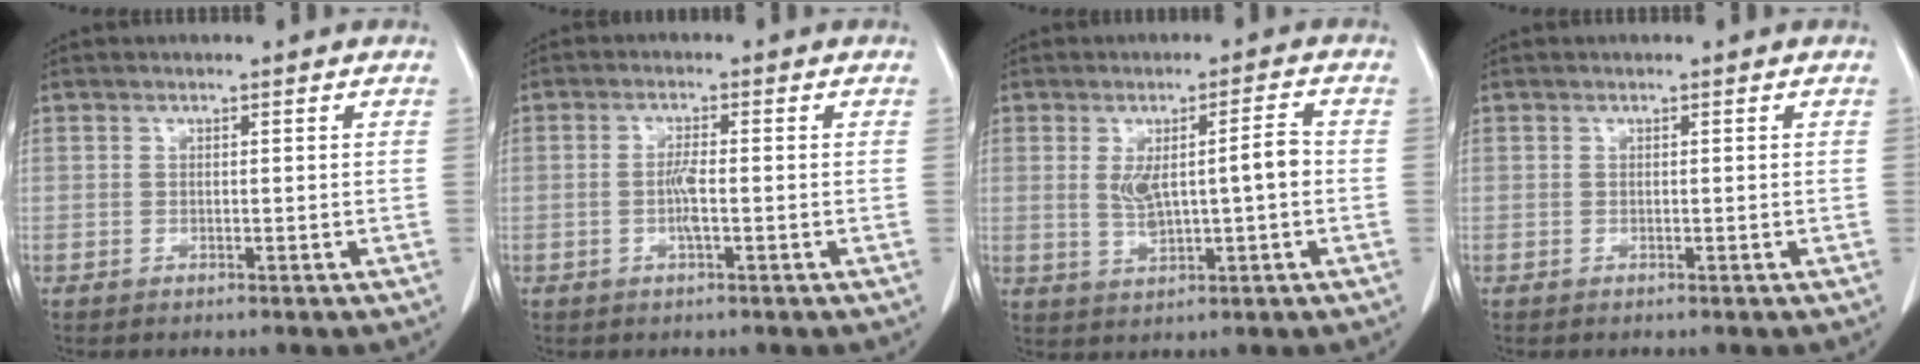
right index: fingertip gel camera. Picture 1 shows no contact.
{"total": 2.7, "force": [-0.7, 0.3, 2.6], "torque": [-0.055, 0.000, -0.014]}
{"total": 6.7, "force": [0.1, 1.5, 6.5], "torque": [-0.112, 0.014, 0.012]}
{"total": 0.0}